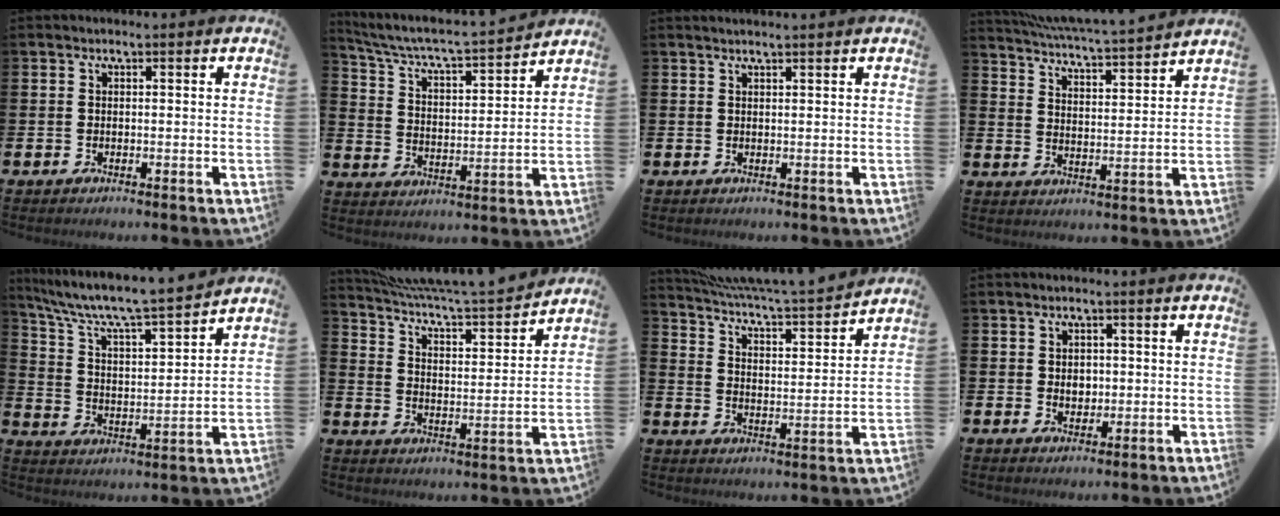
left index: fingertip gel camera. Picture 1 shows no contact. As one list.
[{"total": 5.8, "force": [5.4, 0.7, 2.0], "torque": [-0.069, -0.048, 0.085]}, {"total": 0.9, "force": [0.9, -0.1, 0.2], "torque": [0.000, -0.002, 0.017]}, {"total": 5.9, "force": [5.8, -0.3, 0.9], "torque": [-0.046, -0.049, 0.100]}, {"total": 7.6, "force": [7.0, 0.6, 2.9], "torque": [-0.089, -0.053, 0.113]}, {"total": 7.3, "force": [7.2, 0.0, 1.6], "torque": [-0.065, -0.063, 0.121]}, {"total": 6.5, "force": [6.3, -0.1, 1.3], "torque": [-0.057, -0.059, 0.105]}, {"total": 1.9, "force": [0.5, 1.6, 1.0], "torque": [-0.004, 0.002, 0.004]}]